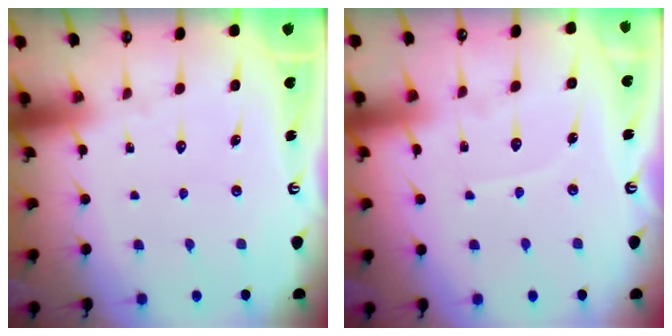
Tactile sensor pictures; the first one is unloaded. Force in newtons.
{"total": 4.0, "press": 4.0, "slide": 0.4}